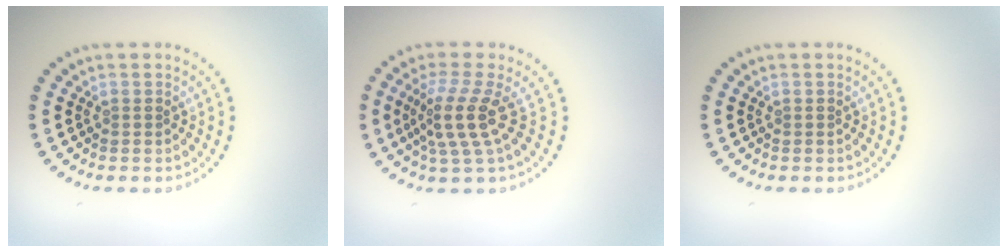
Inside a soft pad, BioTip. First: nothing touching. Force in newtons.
{"total": 3.8, "press": 2.6, "slide": 2.8}
{"total": 0.0}